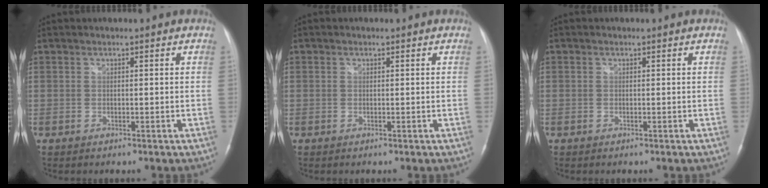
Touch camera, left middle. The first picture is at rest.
{"total": 0.0}
{"total": 0.0}